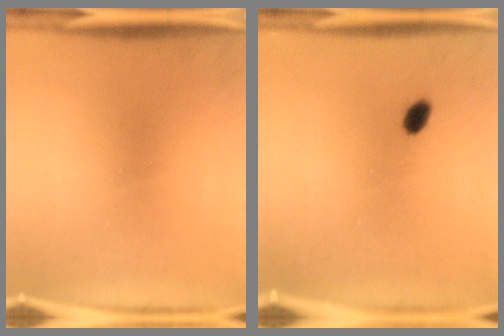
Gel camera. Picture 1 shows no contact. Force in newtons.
{"total": 2.4}